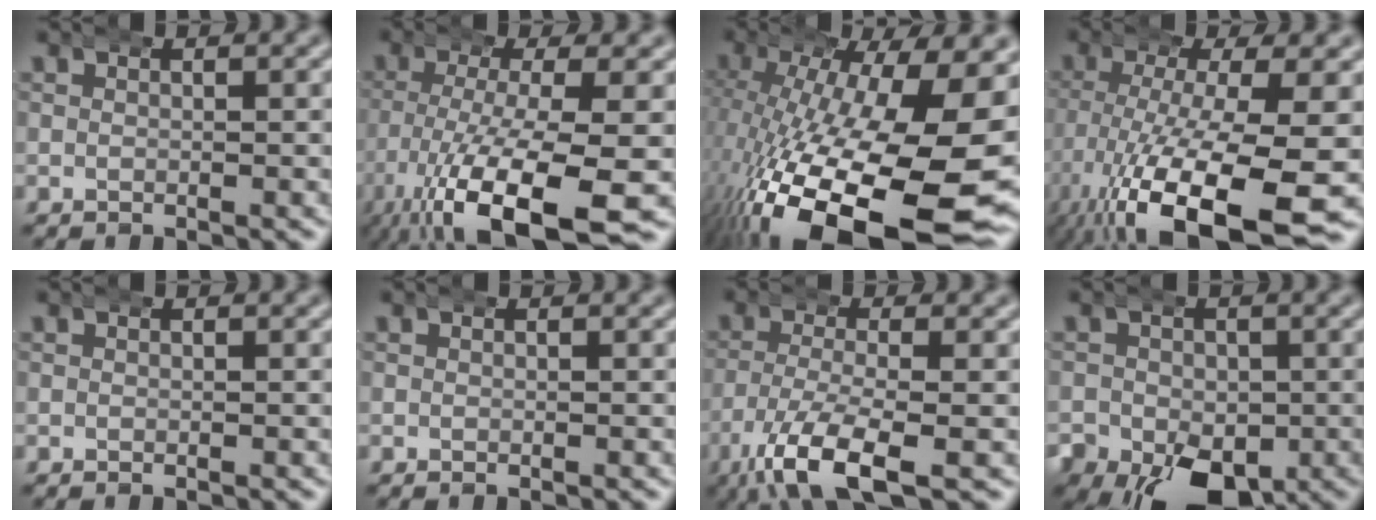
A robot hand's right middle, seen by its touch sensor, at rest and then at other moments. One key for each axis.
{"total": 10.5, "fx": -5.6, "fy": 3.3, "fz": 8.3, "tx": -0.163, "ty": -0.047, "tz": -0.059}
{"total": 17.1, "fx": -5.2, "fy": 7.7, "fz": 14.4, "tx": -0.257, "ty": -0.059, "tz": -0.040}
{"total": 12.3, "fx": -6.0, "fy": 4.6, "fz": 9.7, "tx": -0.202, "ty": -0.063, "tz": -0.055}
{"total": 0.0}
{"total": 0.0}
{"total": 7.6, "fx": -4.8, "fy": 2.5, "fz": 5.4, "tx": -0.119, "ty": -0.033, "tz": -0.060}
{"total": 9.6, "fx": -4.1, "fy": 6.2, "fz": 6.0, "tx": -0.112, "ty": -0.054, "tz": -0.042}